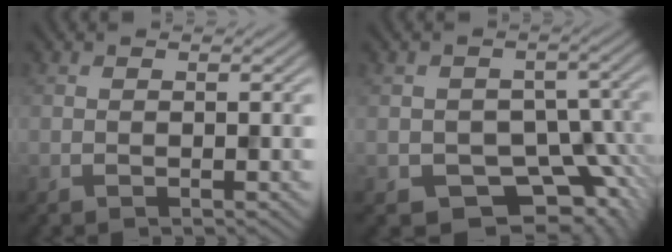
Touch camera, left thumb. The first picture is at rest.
{"total": 7.5, "force": [-3.4, 6.0, 3.1], "torque": [-0.028, -0.017, -0.032]}